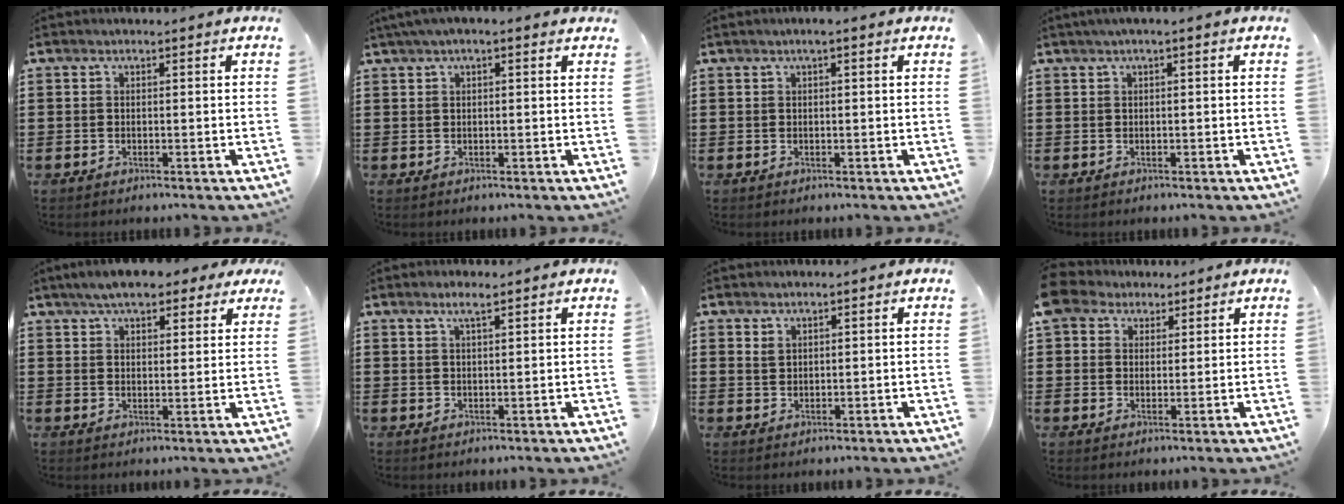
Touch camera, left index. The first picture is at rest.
{"total": 1.6, "force": [0.9, 0.2, 1.3], "torque": [-0.027, 0.005, 0.015]}
{"total": 1.2, "force": [0.4, 0.1, 1.1], "torque": [-0.020, -0.001, 0.007]}
{"total": 1.0, "force": [0.1, 0.0, 1.0], "torque": [-0.016, -0.002, 0.002]}
{"total": 6.0, "force": [4.9, 1.8, 2.9], "torque": [-0.063, 0.001, 0.089]}
{"total": 2.3, "force": [1.6, 0.2, 1.7], "torque": [-0.036, 0.003, 0.026]}
{"total": 1.5, "force": [1.1, 0.8, 0.4], "torque": [-0.011, 0.003, 0.022]}
{"total": 4.6, "force": [3.0, 3.3, 1.0], "torque": [-0.042, 0.013, 0.055]}